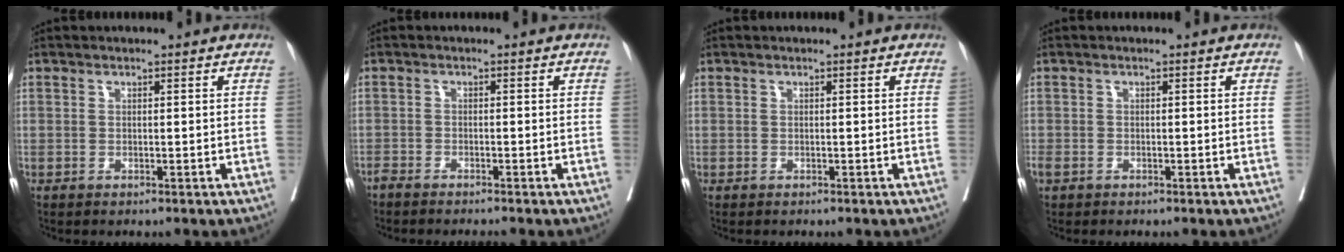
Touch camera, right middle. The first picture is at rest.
{"total": 3.6, "force": [-3.3, -0.1, 1.3], "torque": [-0.015, -0.007, -0.054]}
{"total": 0.0}
{"total": 1.8, "force": [-1.2, 1.0, 0.9], "torque": [-0.029, -0.005, -0.021]}